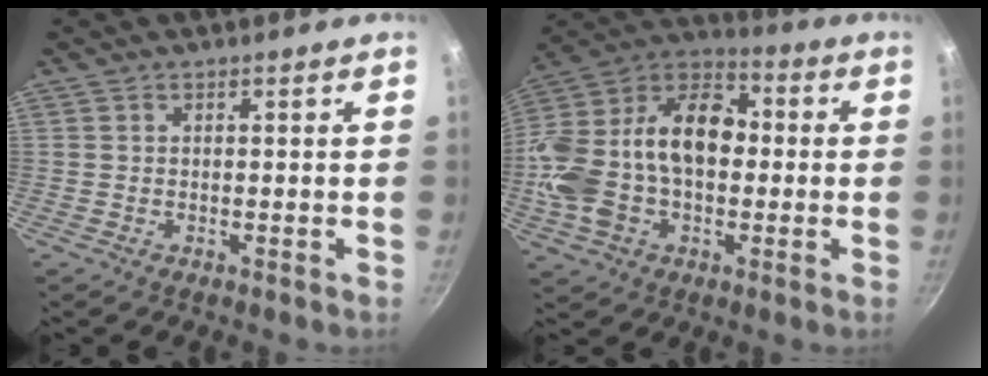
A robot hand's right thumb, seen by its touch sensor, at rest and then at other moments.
{"total": 26.0, "force": [-1.1, 17.5, 19.2], "torque": [-0.356, 0.059, -0.033]}